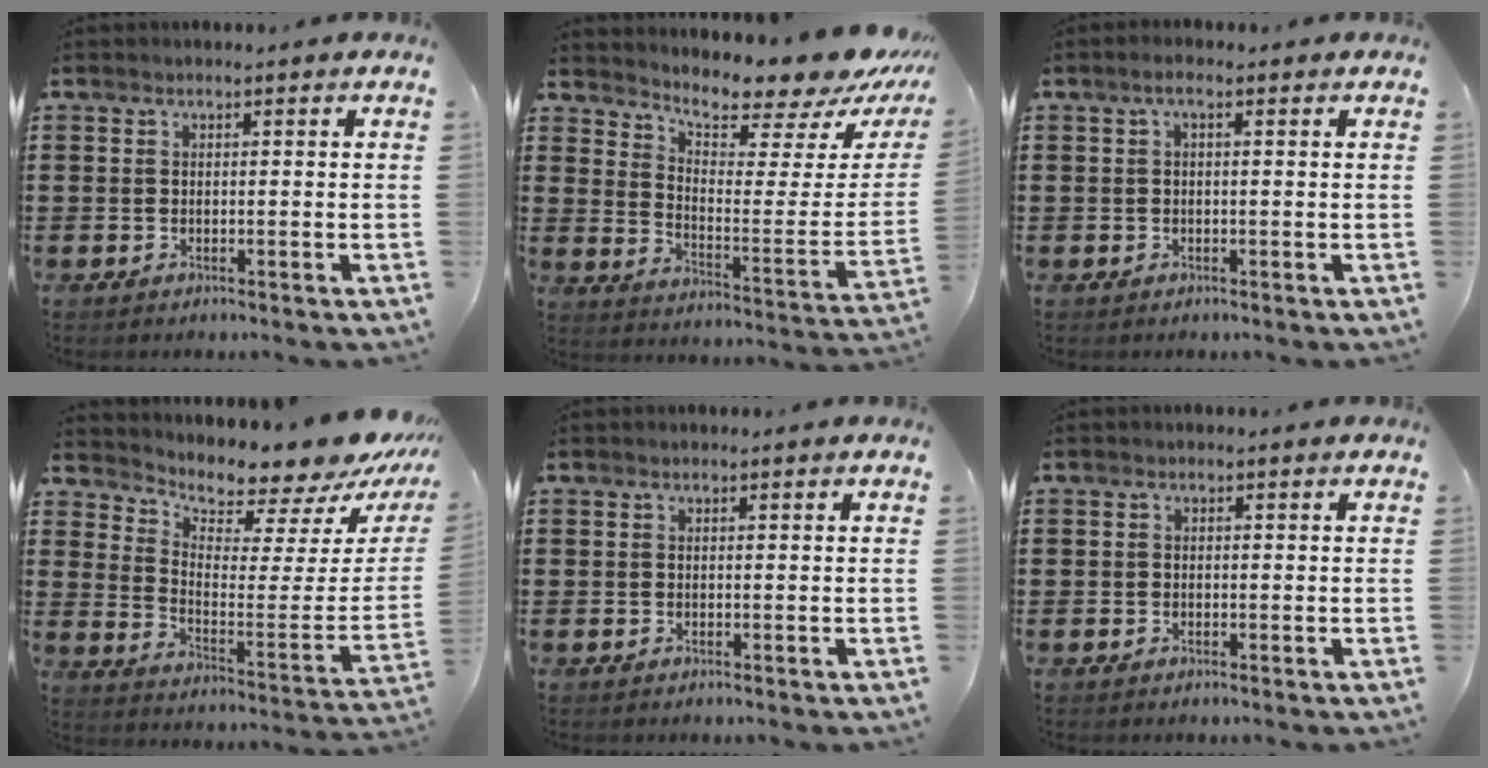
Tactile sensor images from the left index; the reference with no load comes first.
{"total": 7.5, "force": [6.7, 1.7, 2.8], "torque": [-0.065, -0.062, 0.111]}
{"total": 1.3, "force": [-0.2, 0.4, 1.3], "torque": [-0.025, 0.001, -0.005]}
{"total": 6.3, "force": [5.9, 1.6, 1.5], "torque": [-0.049, -0.066, 0.098]}
{"total": 0.0}
{"total": 0.6, "force": [-0.4, 0.4, 0.2], "torque": [-0.005, -0.001, -0.008]}